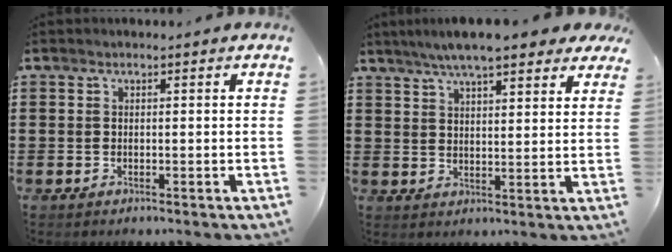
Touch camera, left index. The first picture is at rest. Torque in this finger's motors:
{"motor_torque": [1.05, -1.09, 0.67, 0.21]}